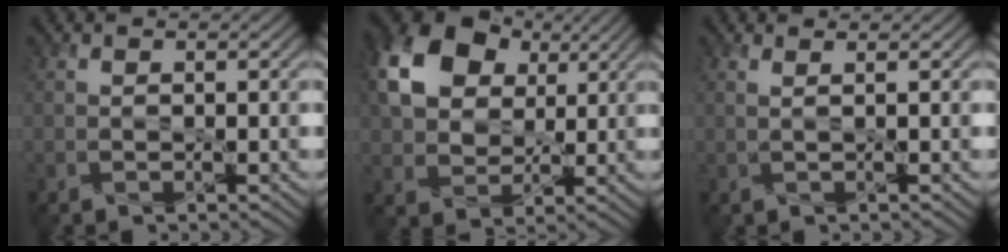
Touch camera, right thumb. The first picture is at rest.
{"total": 12.6, "force": [4.3, 9.0, 7.7], "torque": [-0.187, 0.022, 0.077]}
{"total": 1.2, "force": [0.6, 0.2, 1.0], "torque": [-0.013, 0.001, -0.001]}